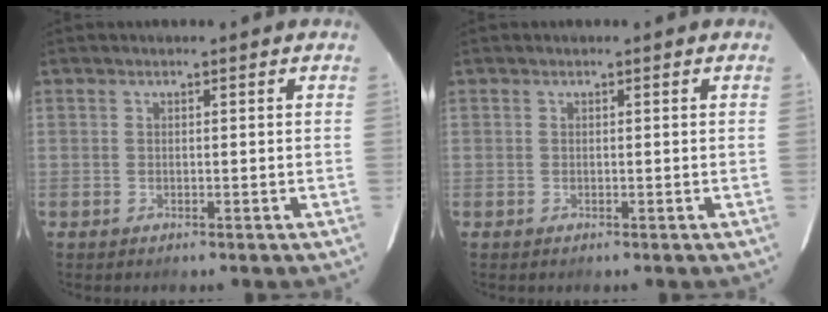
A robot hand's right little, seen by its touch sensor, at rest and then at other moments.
{"total": 0.0}